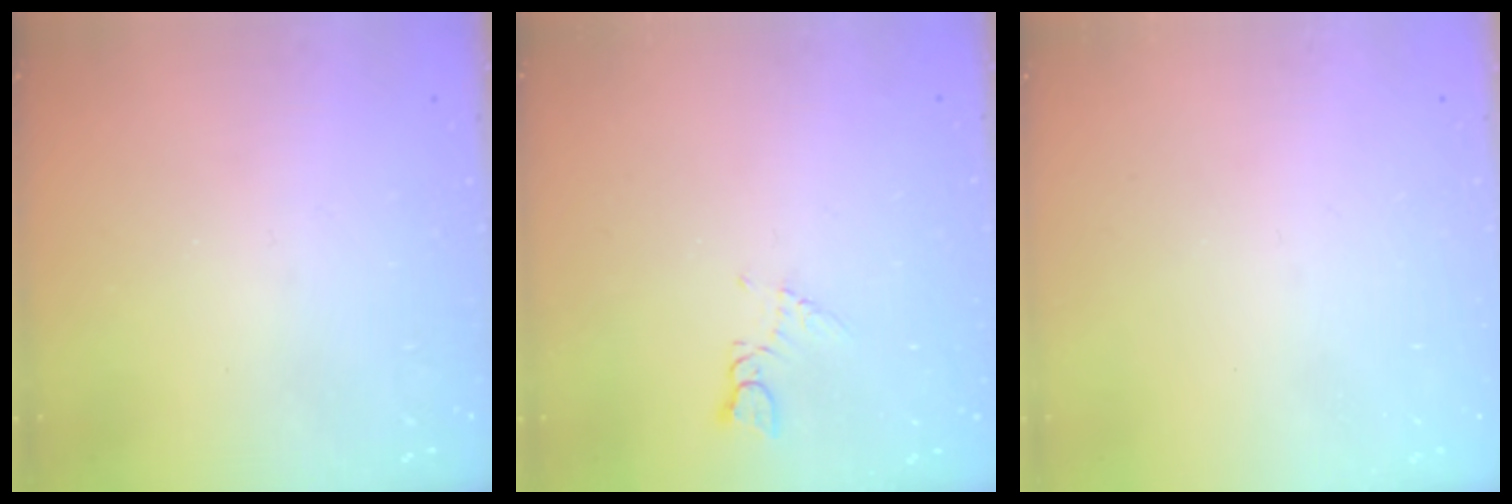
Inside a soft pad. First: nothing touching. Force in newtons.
{"total": 4.3, "press": 4.2, "slide": 0.7}
{"total": 0.0}